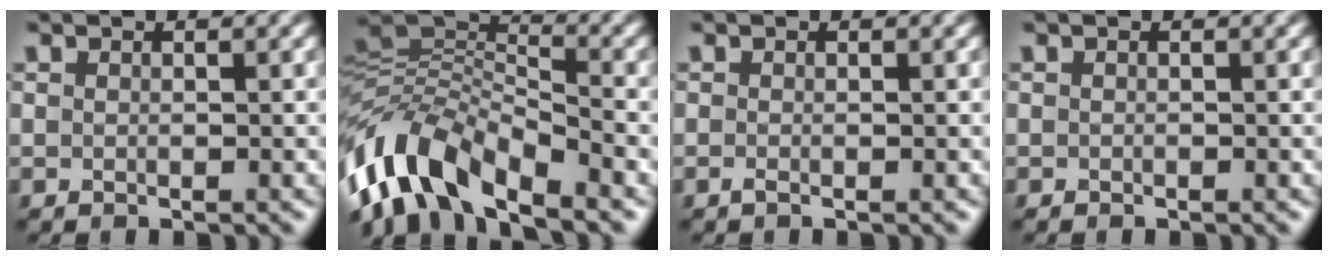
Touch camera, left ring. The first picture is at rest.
{"total": 9.0, "force": [-6.5, 3.2, 5.3], "torque": [-0.091, 0.008, -0.138]}
{"total": 0.6, "force": [-0.4, 0.0, 0.4], "torque": [-0.009, -0.002, -0.008]}
{"total": 0.0}